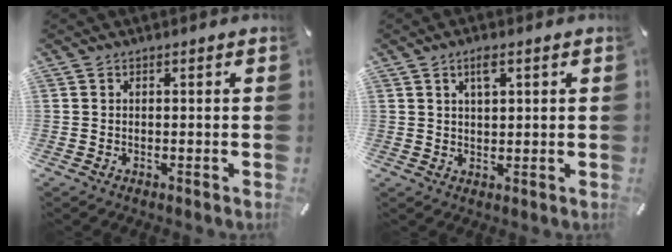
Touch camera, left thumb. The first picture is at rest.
{"total": 3.8, "force": [2.0, 1.7, 2.7], "torque": [-0.043, -0.002, 0.031]}